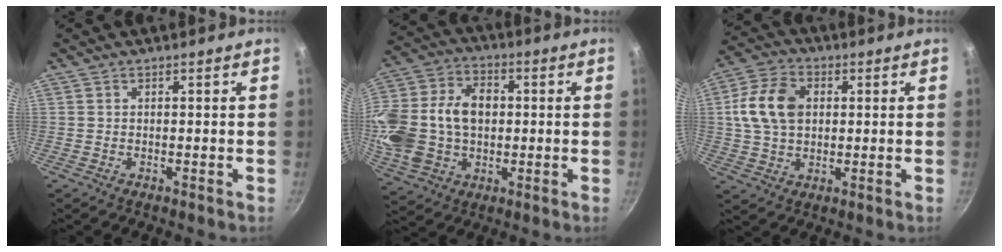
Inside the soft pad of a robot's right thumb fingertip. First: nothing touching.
{"total": 21.4, "force": [0.4, 15.5, 14.8], "torque": [-0.297, 0.033, 0.009]}
{"total": 11.9, "force": [1.9, 8.4, 8.1], "torque": [-0.139, 0.011, 0.026]}